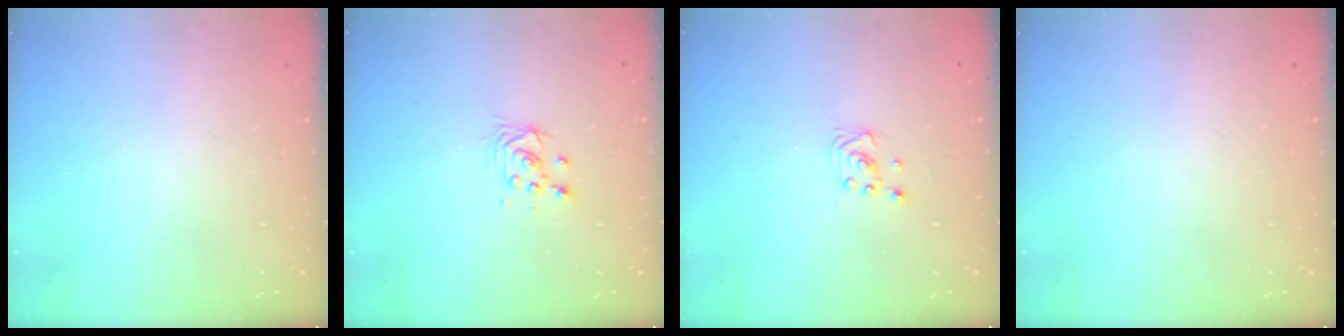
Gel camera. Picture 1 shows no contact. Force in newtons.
{"total": 3.8, "press": 3.8, "slide": 0.3}
{"total": 2.2, "press": 2.2, "slide": 0.1}
{"total": 0.0}